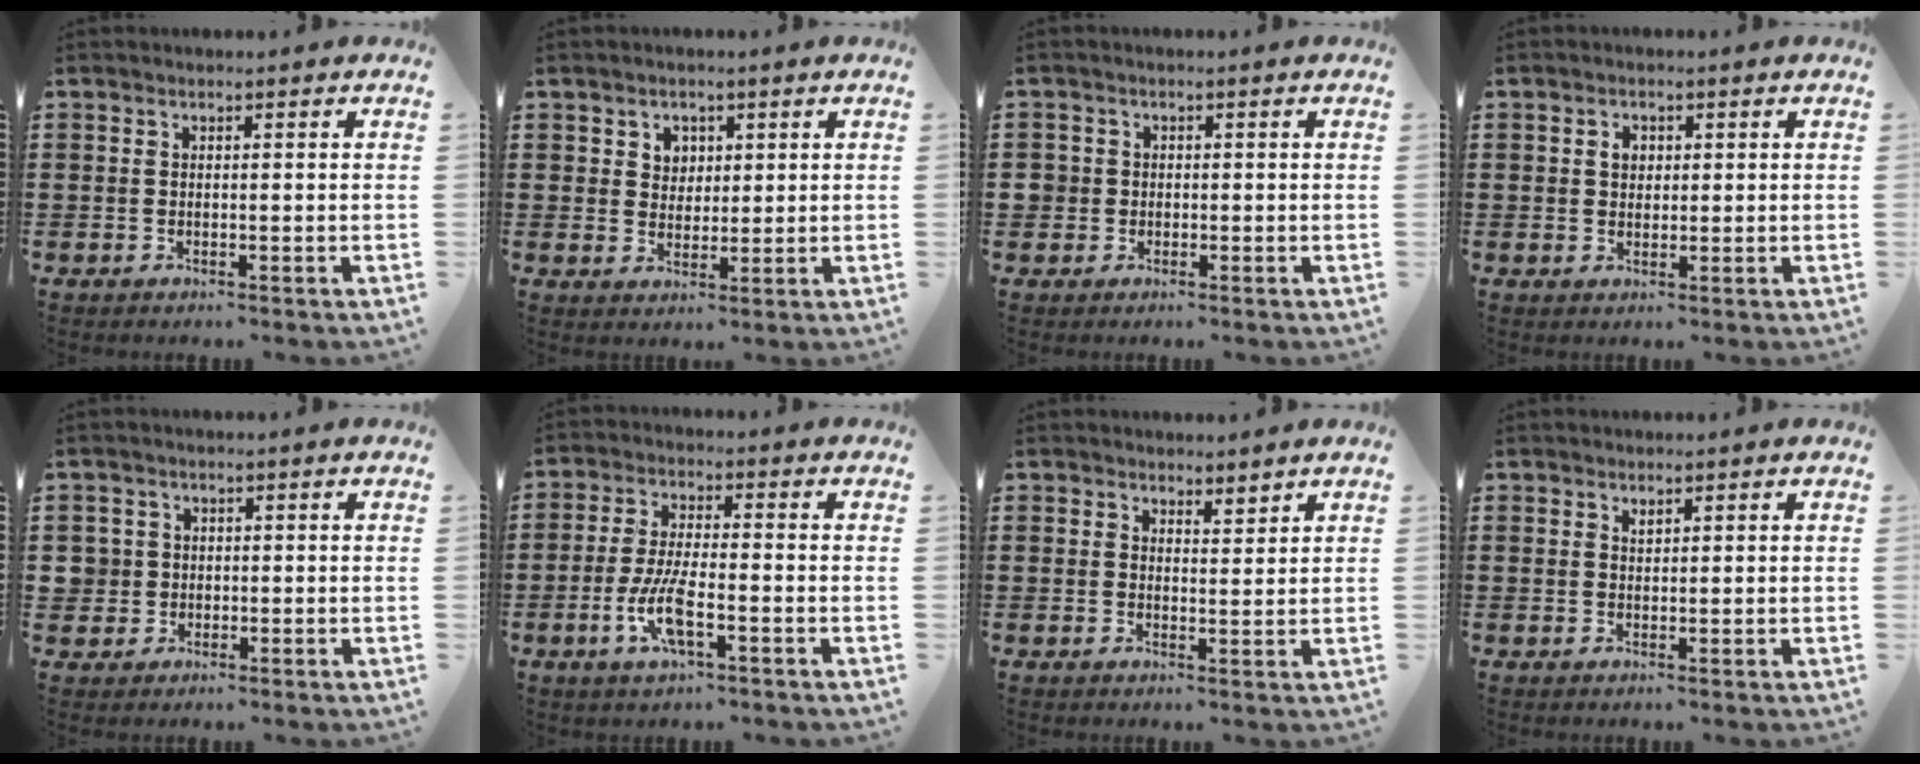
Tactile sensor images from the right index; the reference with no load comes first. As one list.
[{"total": 2.9, "force": [1.4, 2.5, 0.4], "torque": [-0.021, 0.011, 0.025]}, {"total": 1.9, "force": [-0.1, 1.8, 0.4], "torque": [-0.015, 0.009, -0.006]}, {"total": 1.9, "force": [0.5, 1.5, 1.1], "torque": [-0.026, 0.009, 0.009]}, {"total": 2.7, "force": [0.0, 2.6, 0.4], "torque": [-0.029, 0.007, -0.006]}, {"total": 6.9, "force": [-2.6, 1.9, 6.1], "torque": [-0.134, -0.010, -0.050]}, {"total": 2.0, "force": [1.9, 0.2, -0.1], "torque": [-0.003, 0.002, 0.038]}, {"total": 0.7, "force": [0.6, 0.3, 0.3], "torque": [-0.008, 0.000, 0.011]}]